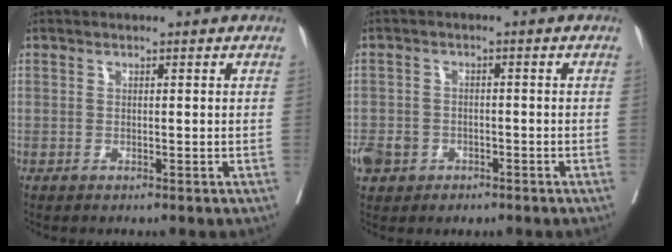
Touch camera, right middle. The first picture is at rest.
{"total": 5.2, "force": [-2.8, 4.1, 1.4], "torque": [-0.030, 0.008, -0.042]}